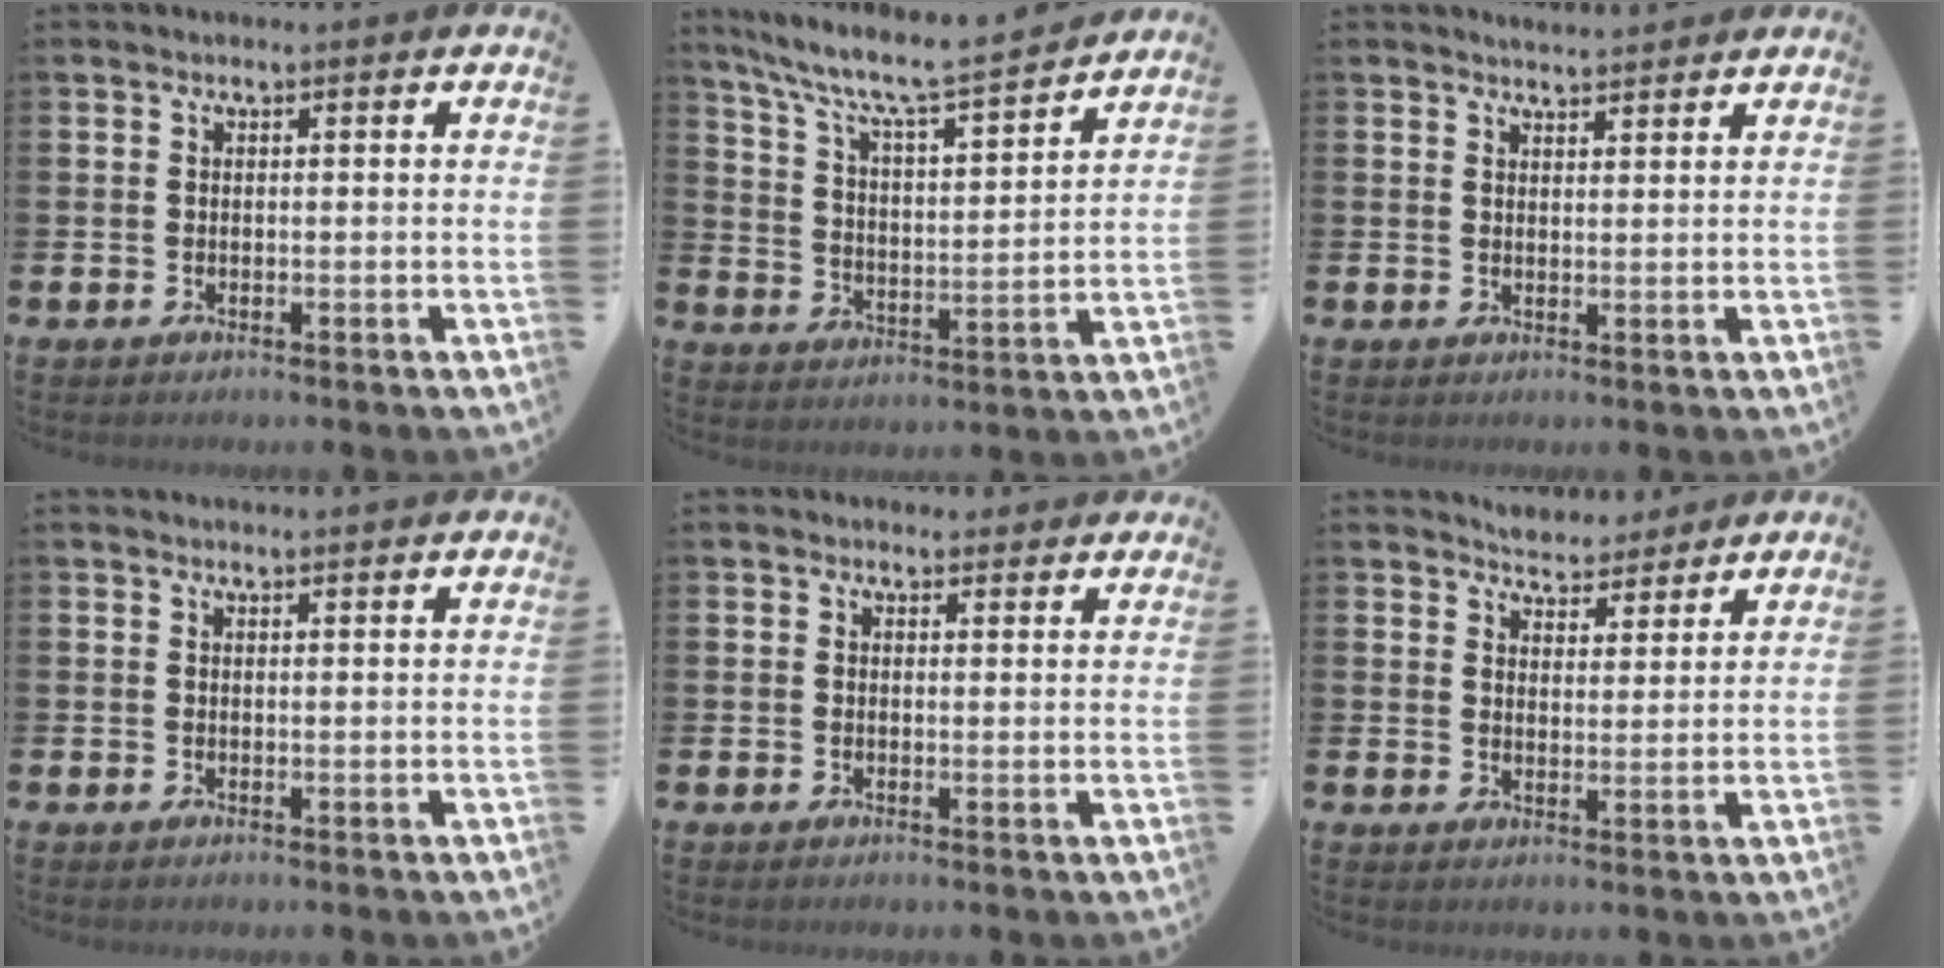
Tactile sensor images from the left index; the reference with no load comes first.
{"total": 8.1, "force": [7.3, 0.7, 3.6], "torque": [-0.102, -0.053, 0.119]}
{"total": 2.6, "force": [2.6, 0.1, -0.1], "torque": [-0.002, -0.014, 0.047]}
{"total": 1.1, "force": [1.1, -0.1, 0.1], "torque": [0.009, -0.006, 0.018]}
{"total": 1.9, "force": [1.8, 0.6, -0.1], "torque": [0.008, -0.007, 0.032]}
{"total": 4.2, "force": [4.1, 0.8, -0.5], "torque": [-0.002, -0.026, 0.074]}